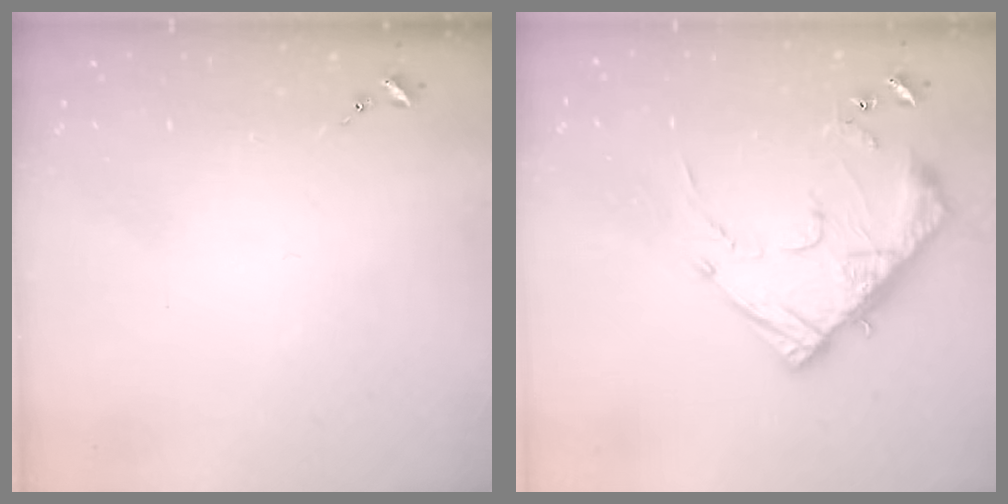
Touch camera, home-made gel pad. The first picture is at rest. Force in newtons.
{"total": 14.2, "press": 14.2, "slide": 1.2}